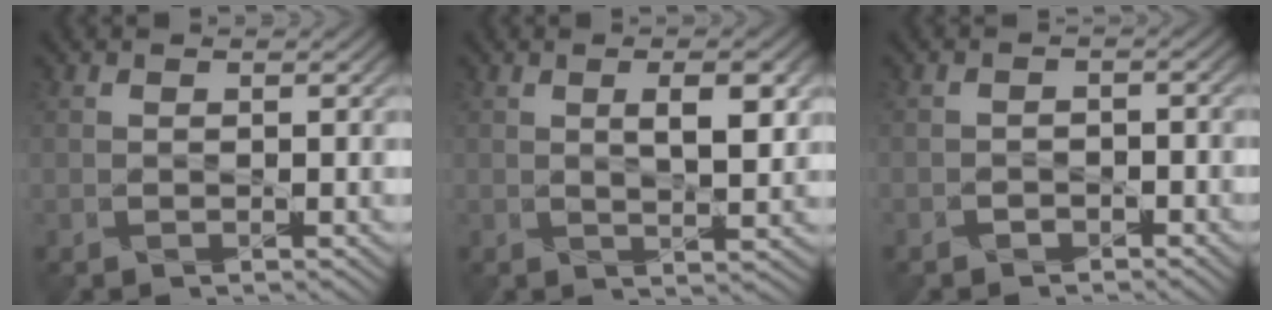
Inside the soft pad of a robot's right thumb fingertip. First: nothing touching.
{"total": 4.7, "force": [1.4, 1.5, 4.2], "torque": [-0.074, -0.001, 0.026]}
{"total": 1.6, "force": [-1.2, 1.0, 0.2], "torque": [0.001, 0.001, -0.022]}